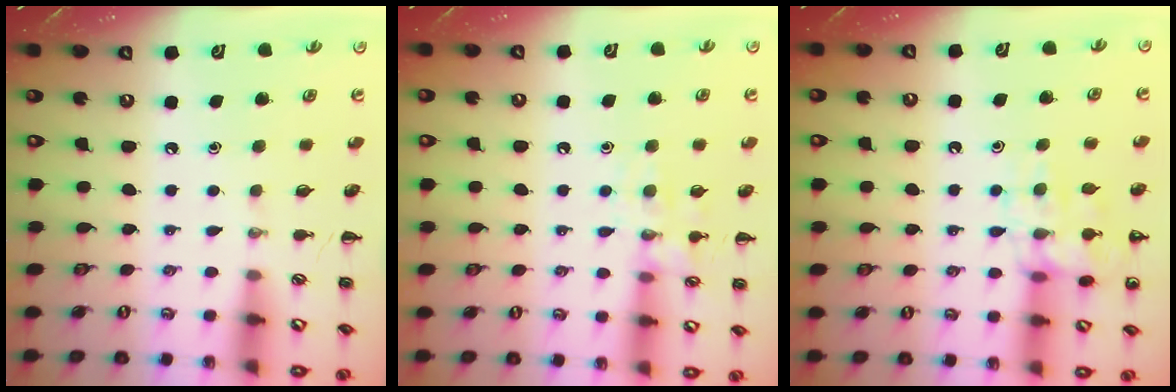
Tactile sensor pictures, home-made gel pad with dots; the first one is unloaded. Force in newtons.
{"total": 9.5, "press": 9.5, "slide": 0.6}
{"total": 14.5, "press": 14.4, "slide": 1.9}